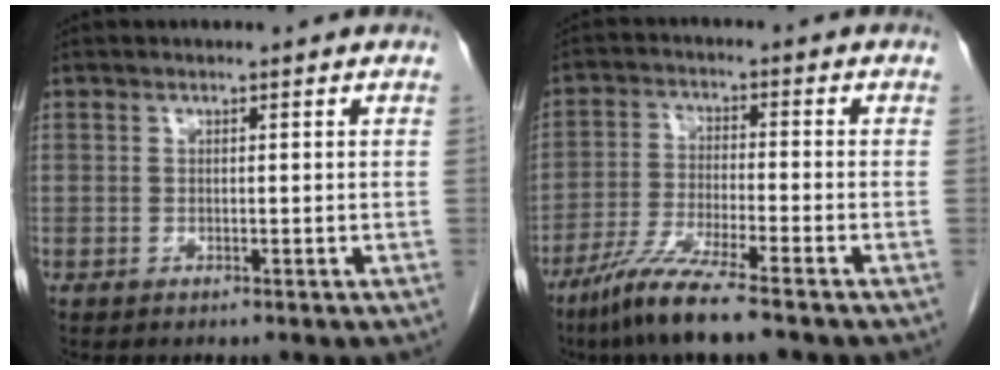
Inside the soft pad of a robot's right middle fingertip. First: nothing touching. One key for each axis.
{"total": 8.9, "fx": -6.5, "fy": -0.1, "fz": 6.0, "tx": -0.119, "ty": -0.029, "tz": -0.123}